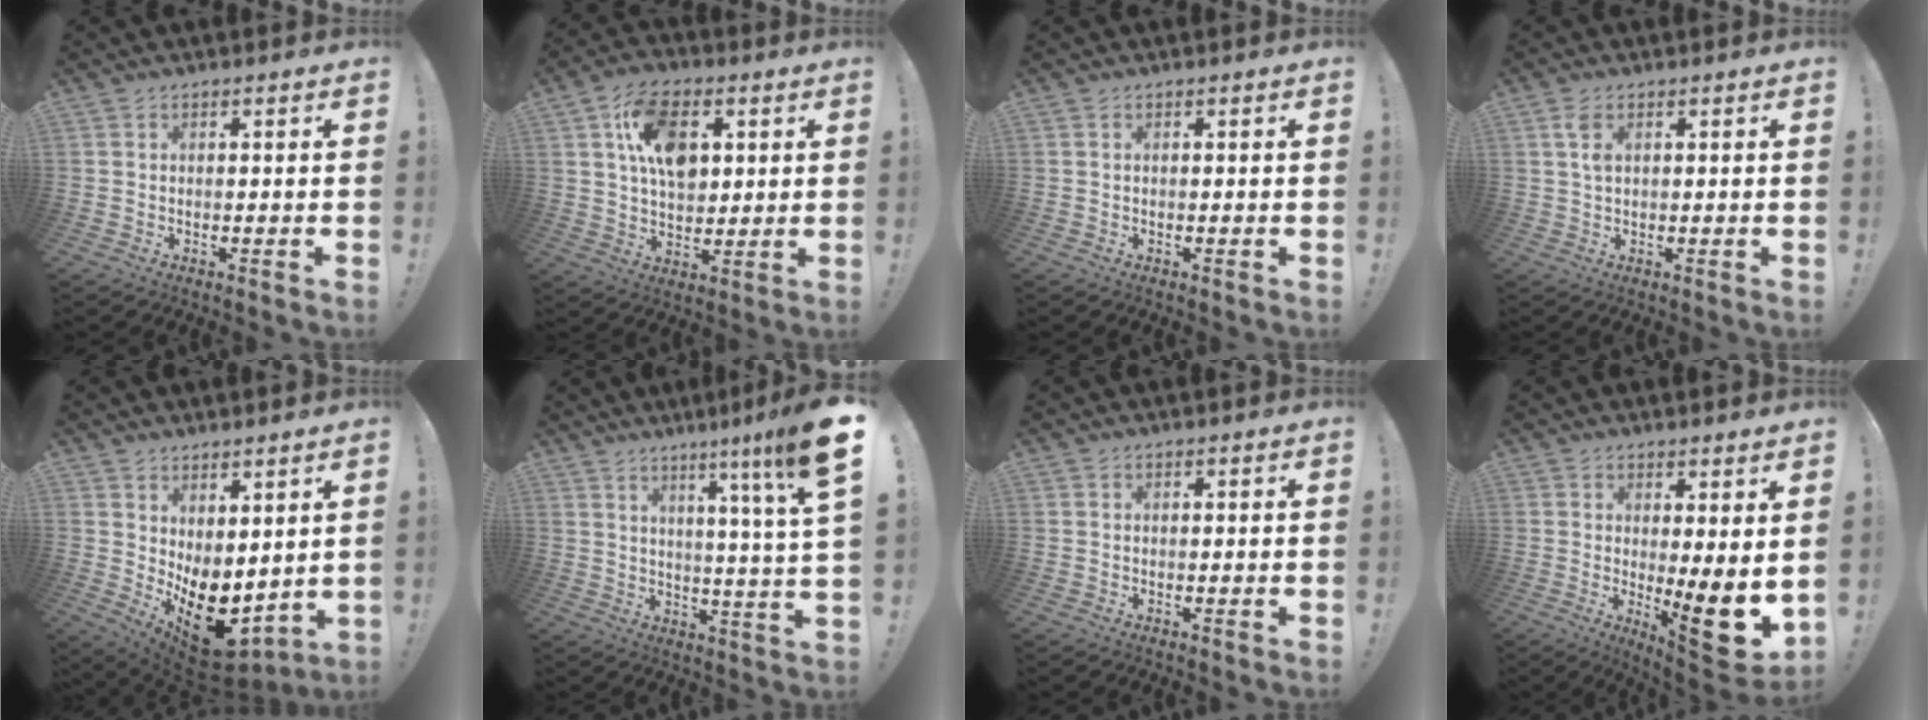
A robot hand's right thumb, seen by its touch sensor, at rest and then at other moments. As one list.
[{"total": 14.3, "force": [4.4, 9.1, 10.1], "torque": [-0.148, 0.006, 0.082]}, {"total": 0.0}, {"total": 3.5, "force": [1.4, 1.6, 2.8], "torque": [-0.044, -0.003, 0.022]}, {"total": 13.7, "force": [-3.8, 8.0, 10.5], "torque": [-0.133, 0.015, -0.040]}, {"total": 12.7, "force": [6.2, -1.9, 11.0], "torque": [-0.162, -0.049, 0.075]}, {"total": 0.0}, {"total": 12.3, "force": [-1.8, 1.8, 12.0], "torque": [-0.140, -0.026, -0.023]}]